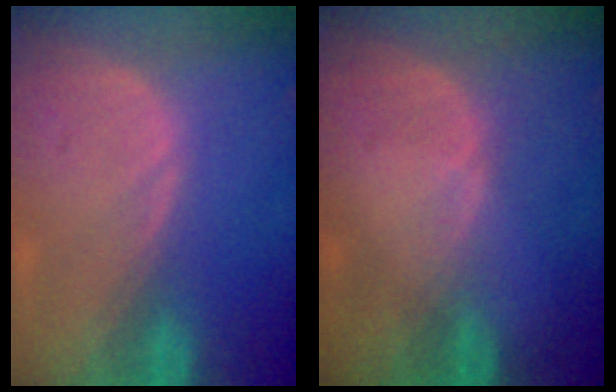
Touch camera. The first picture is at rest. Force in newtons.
{"total": 0.7, "press": 0.5, "slide": 0.5}